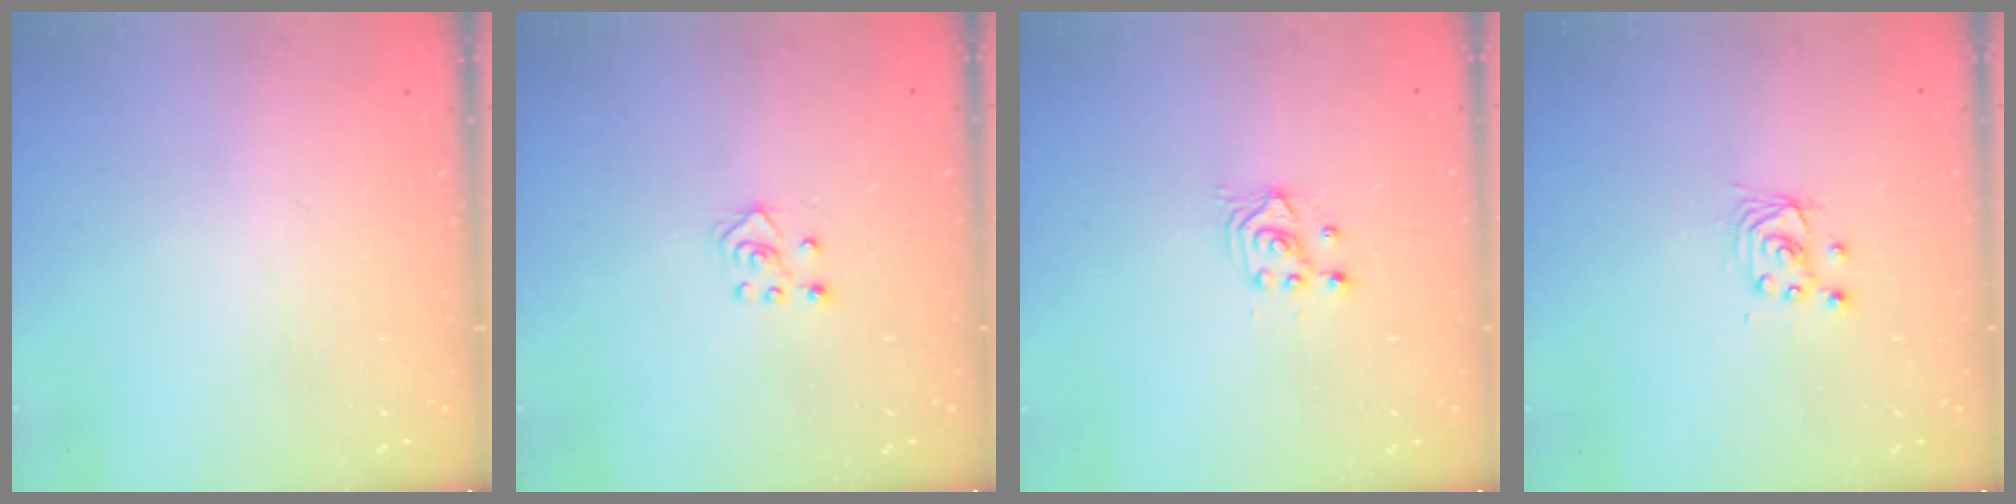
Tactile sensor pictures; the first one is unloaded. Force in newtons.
{"total": 3.6, "press": 3.6, "slide": 0.6}
{"total": 2.4, "press": 2.3, "slide": 0.2}
{"total": 2.9, "press": 2.9, "slide": 0.1}